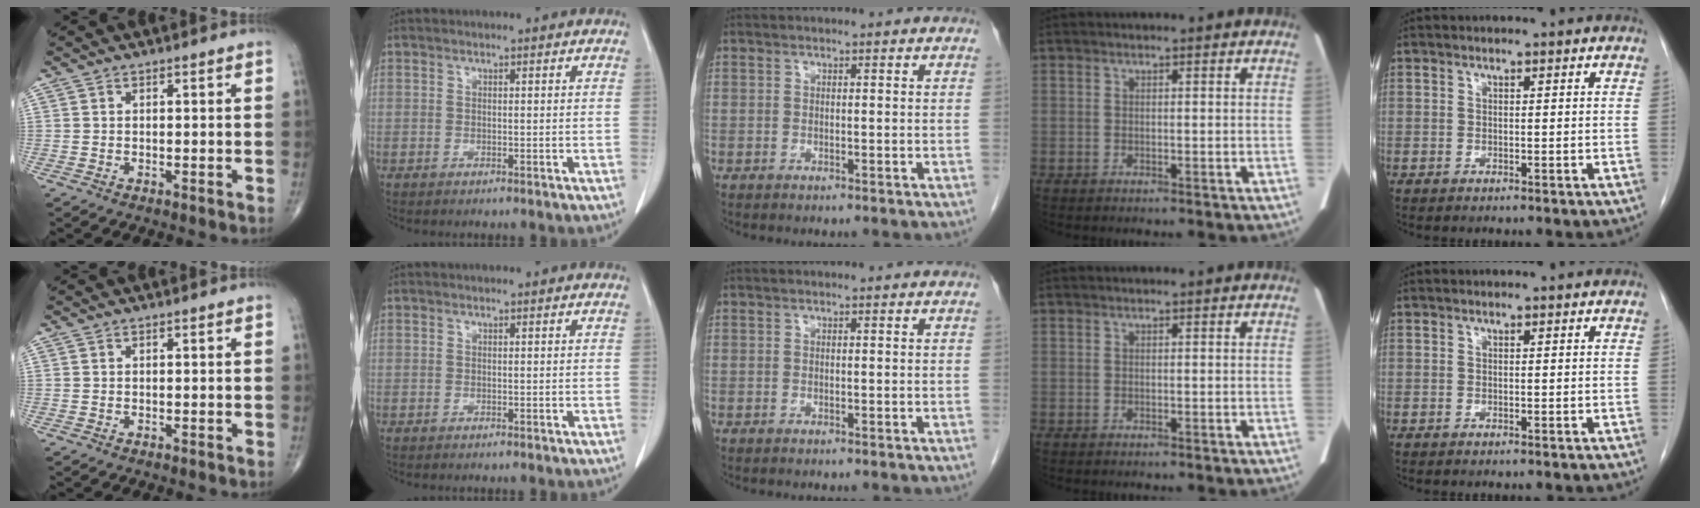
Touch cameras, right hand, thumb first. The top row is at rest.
{}